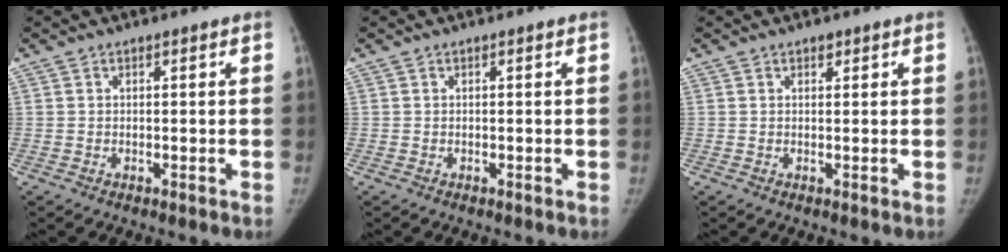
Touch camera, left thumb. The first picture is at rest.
{"total": 0.0}
{"total": 1.1, "force": [0.7, 0.6, 0.5], "torque": [-0.001, -0.004, 0.009]}